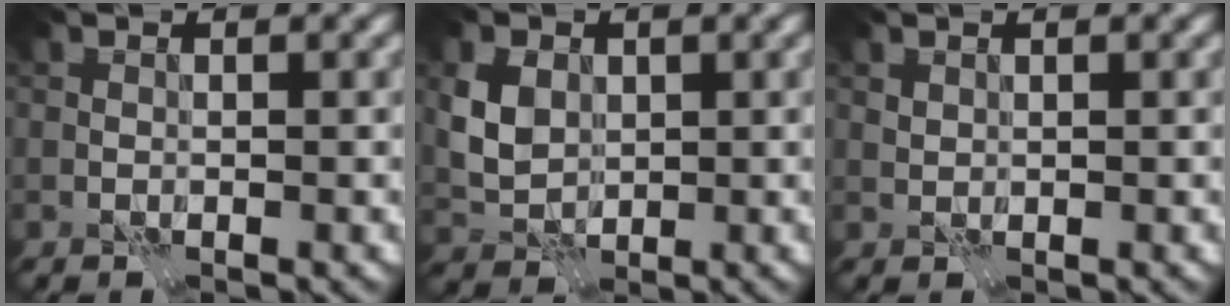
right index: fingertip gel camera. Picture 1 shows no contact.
{"total": 4.6, "force": [1.0, 3.6, 2.7], "torque": [-0.064, 0.007, 0.016]}
{"total": 0.6, "force": [0.5, 0.4, 0.1], "torque": [-0.006, 0.000, 0.012]}